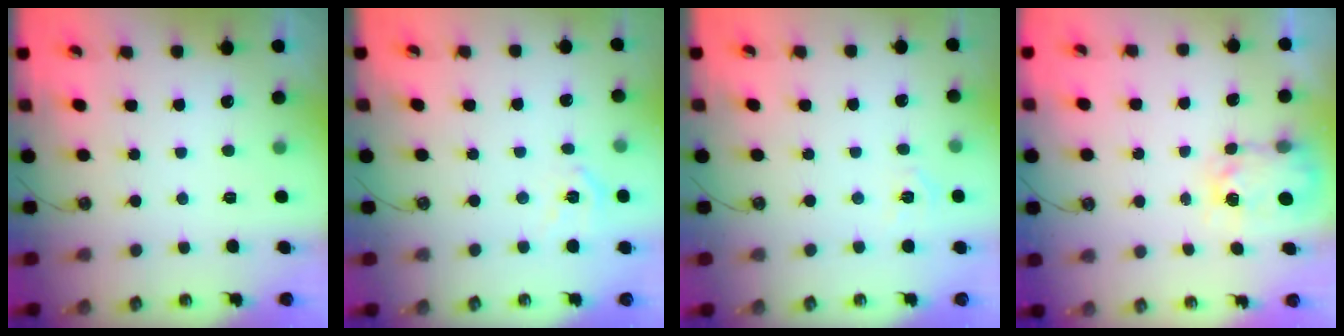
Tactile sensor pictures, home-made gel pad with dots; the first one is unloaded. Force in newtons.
{"total": 7.8, "press": 7.7, "slide": 1.0}
{"total": 2.9, "press": 2.9, "slide": 0.4}
{"total": 5.6, "press": 5.6, "slide": 0.4}